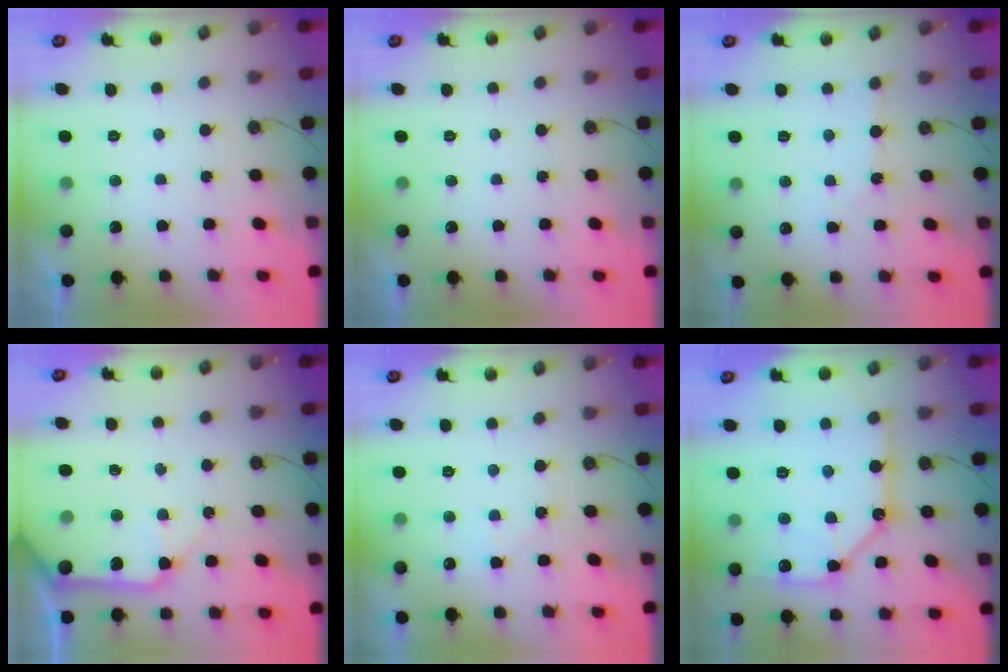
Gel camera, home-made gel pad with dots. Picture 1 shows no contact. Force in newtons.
{"total": 0.0}
{"total": 2.4, "press": 2.3, "slide": 0.3}
{"total": 13.2, "press": 13.0, "slide": 2.0}
{"total": 4.7, "press": 4.7, "slide": 0.6}
{"total": 15.2, "press": 15.0, "slide": 1.8}